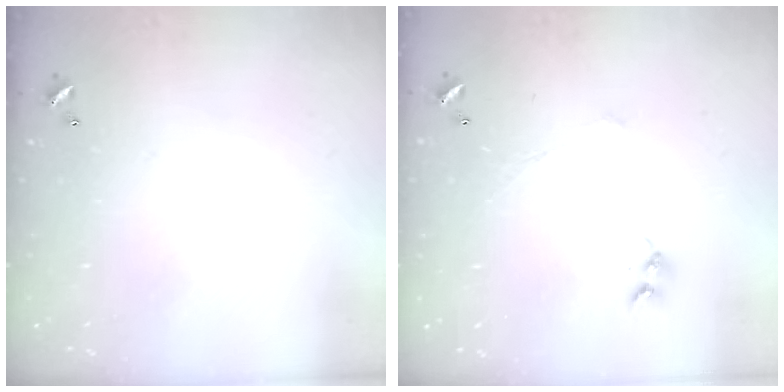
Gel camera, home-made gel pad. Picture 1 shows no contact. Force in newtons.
{"total": 0.7, "press": 0.3, "slide": 0.6}